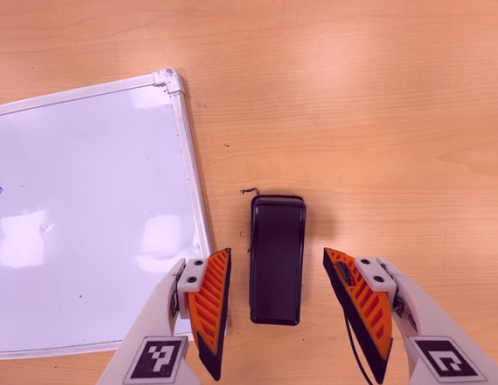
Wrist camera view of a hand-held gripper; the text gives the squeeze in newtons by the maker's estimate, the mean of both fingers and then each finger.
{"total": 0.0}